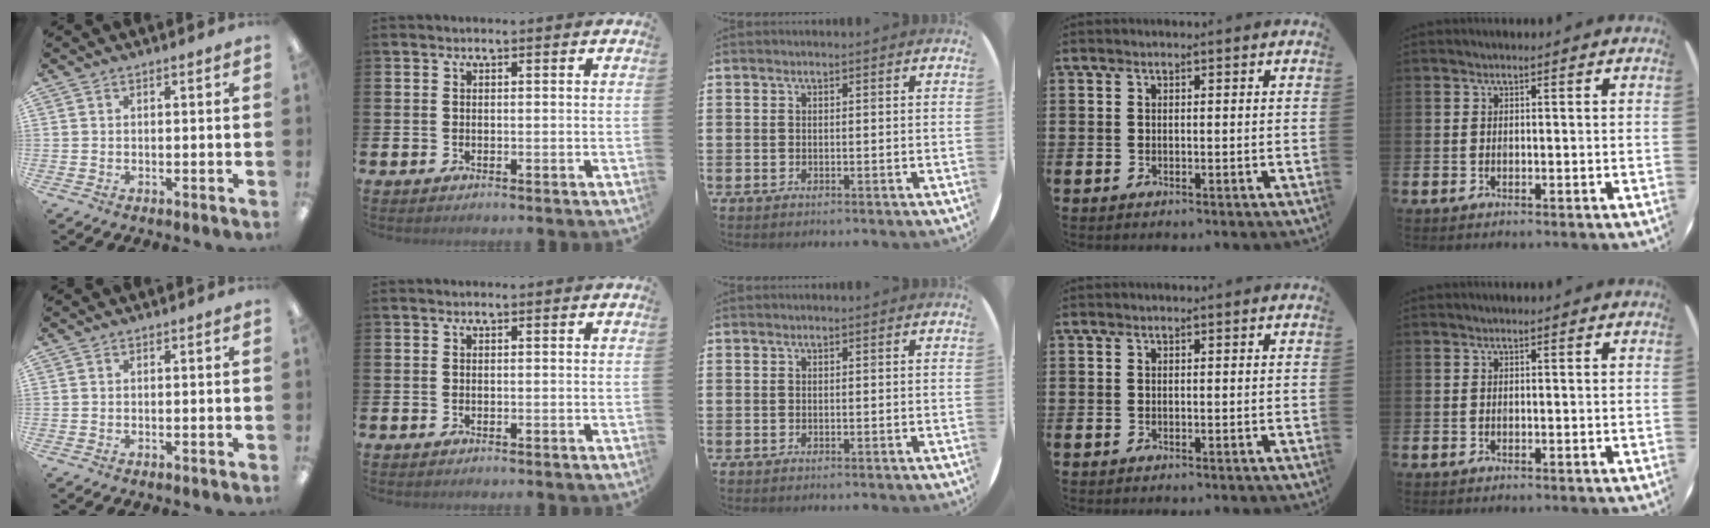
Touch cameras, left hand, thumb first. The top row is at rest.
{}